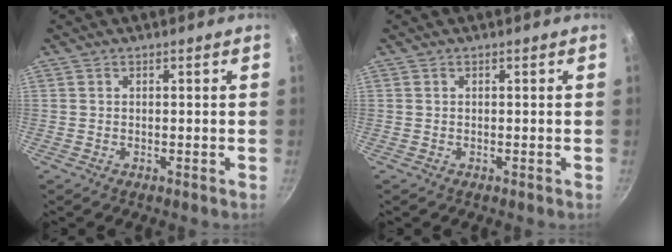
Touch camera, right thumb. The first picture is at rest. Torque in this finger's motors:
{"motor_torque": [0.00, 0.00, -0.01, 0.34, 0.00]}